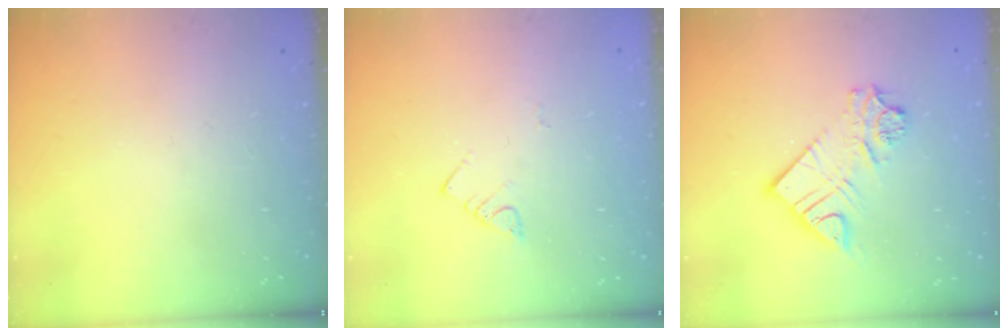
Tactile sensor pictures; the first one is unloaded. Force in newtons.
{"total": 2.7, "press": 2.6, "slide": 0.5}
{"total": 13.3, "press": 13.3, "slide": 1.4}